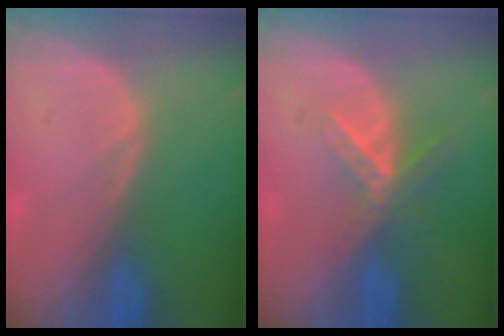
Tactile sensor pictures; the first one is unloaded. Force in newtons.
{"total": 5.8, "press": 5.0, "slide": 2.9}